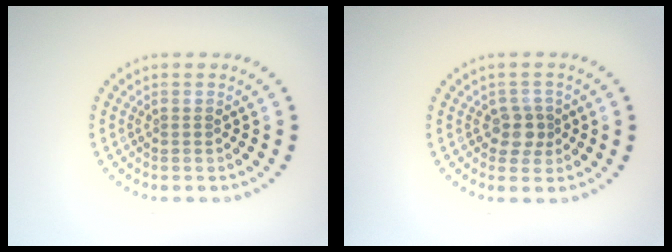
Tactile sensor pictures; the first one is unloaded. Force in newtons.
{"total": 2.0, "press": 1.7, "slide": 1.0}